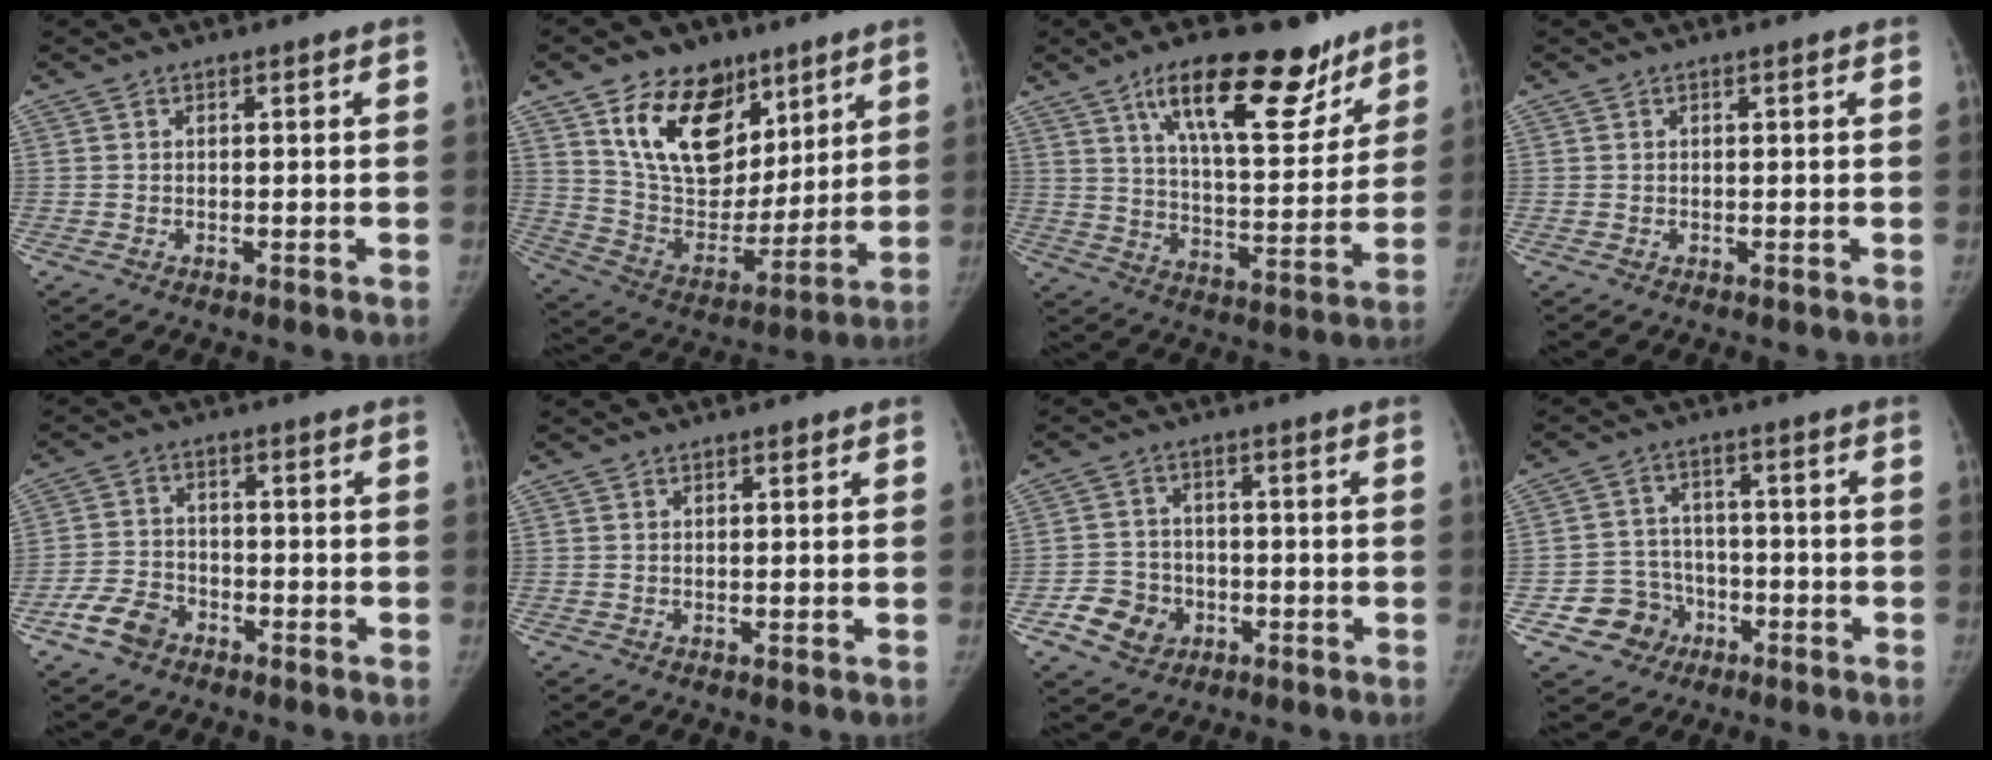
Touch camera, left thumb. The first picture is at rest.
{"total": 20.4, "force": [10.9, 13.5, 10.8], "torque": [-0.132, -0.051, 0.197]}
{"total": 21.1, "force": [12.9, 8.3, 14.4], "torque": [-0.174, -0.053, 0.208]}
{"total": 0.0}
{"total": 6.5, "force": [-3.9, 4.4, 2.8], "torque": [-0.048, 0.022, -0.075]}
{"total": 0.5, "force": [0.4, 0.3, 0.2], "torque": [-0.001, -0.002, 0.004]}
{"total": 7.4, "force": [-2.9, 6.3, 2.5], "torque": [-0.020, 0.018, -0.046]}
{"total": 8.0, "force": [-3.6, 7.0, 1.3], "torque": [0.011, 0.026, -0.054]}